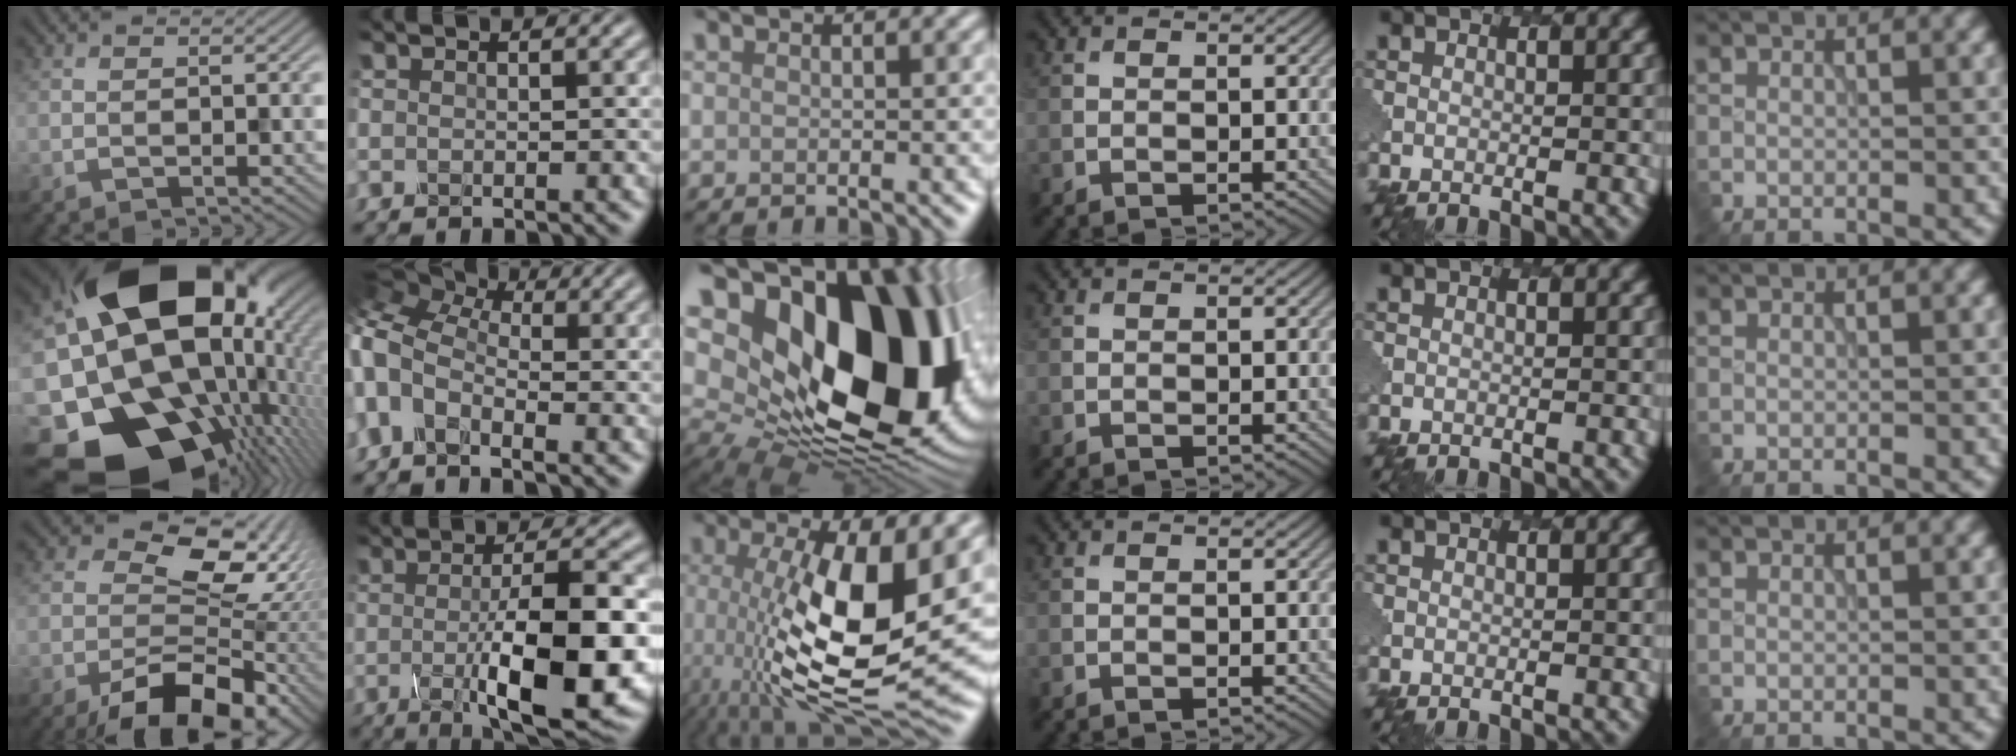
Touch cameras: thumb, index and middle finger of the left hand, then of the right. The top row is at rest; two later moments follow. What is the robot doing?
{"motion": "dispense", "object": "glue stick"}